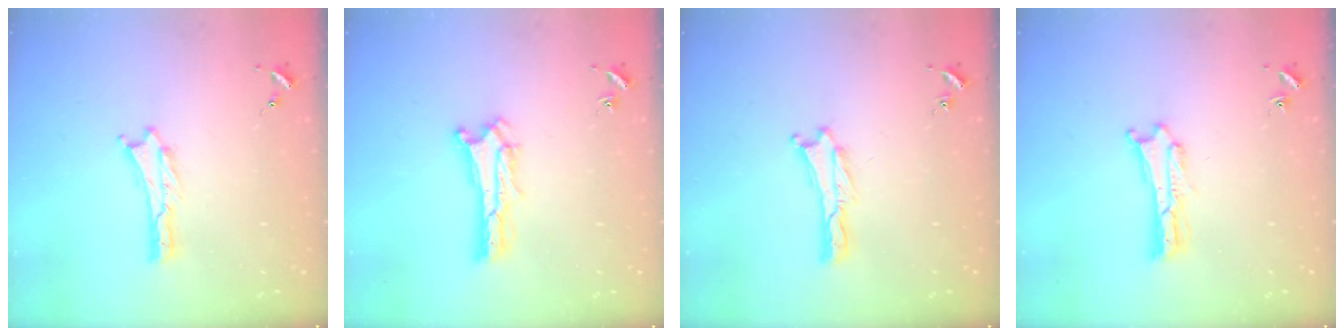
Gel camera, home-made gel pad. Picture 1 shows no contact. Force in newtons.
{"total": 0.9, "press": 0.9, "slide": 0.2}
{"total": 0.0}
{"total": 0.9, "press": 0.9, "slide": 0.2}